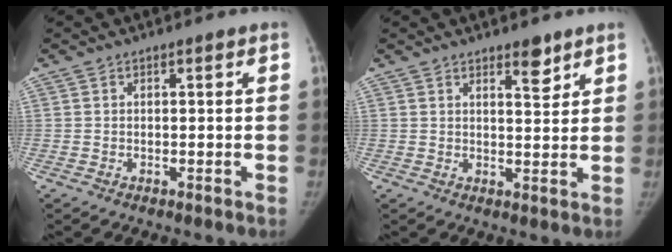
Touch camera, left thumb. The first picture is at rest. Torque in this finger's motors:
{"motor_torque": [0.45, -0.33, 0.42, -0.44, 0.11]}